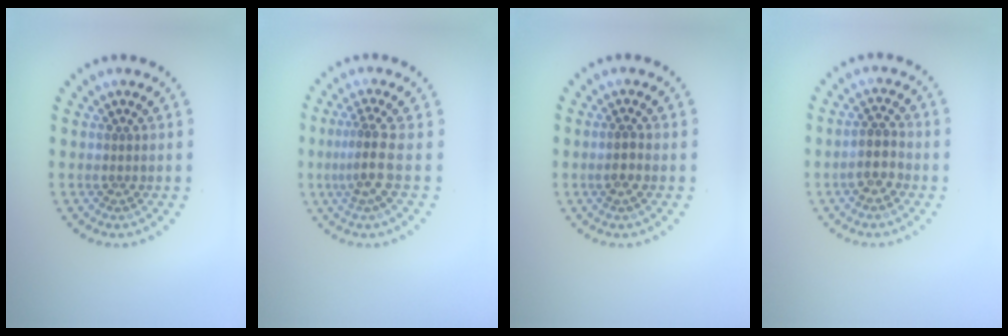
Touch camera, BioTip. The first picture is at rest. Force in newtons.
{"total": 2.7, "press": 1.9, "slide": 2.0}
{"total": 0.8, "press": 0.8, "slide": 0.3}
{"total": 2.4, "press": 2.2, "slide": 1.0}